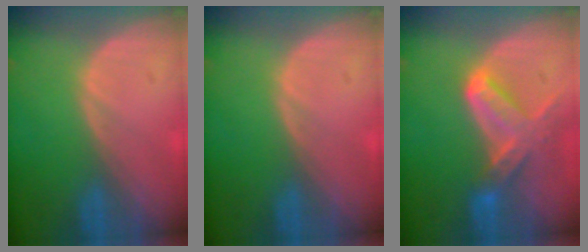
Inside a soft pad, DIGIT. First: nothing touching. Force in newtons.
{"total": 0.0}
{"total": 7.1, "press": 6.6, "slide": 2.8}